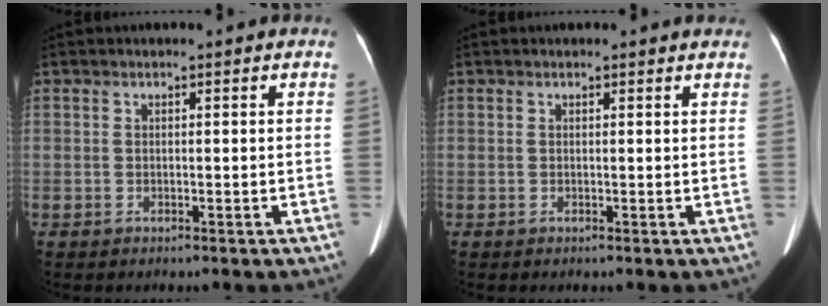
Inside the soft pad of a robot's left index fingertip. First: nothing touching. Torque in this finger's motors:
{"motor_torque": [0.13, -0.01, -0.06, 0.03]}